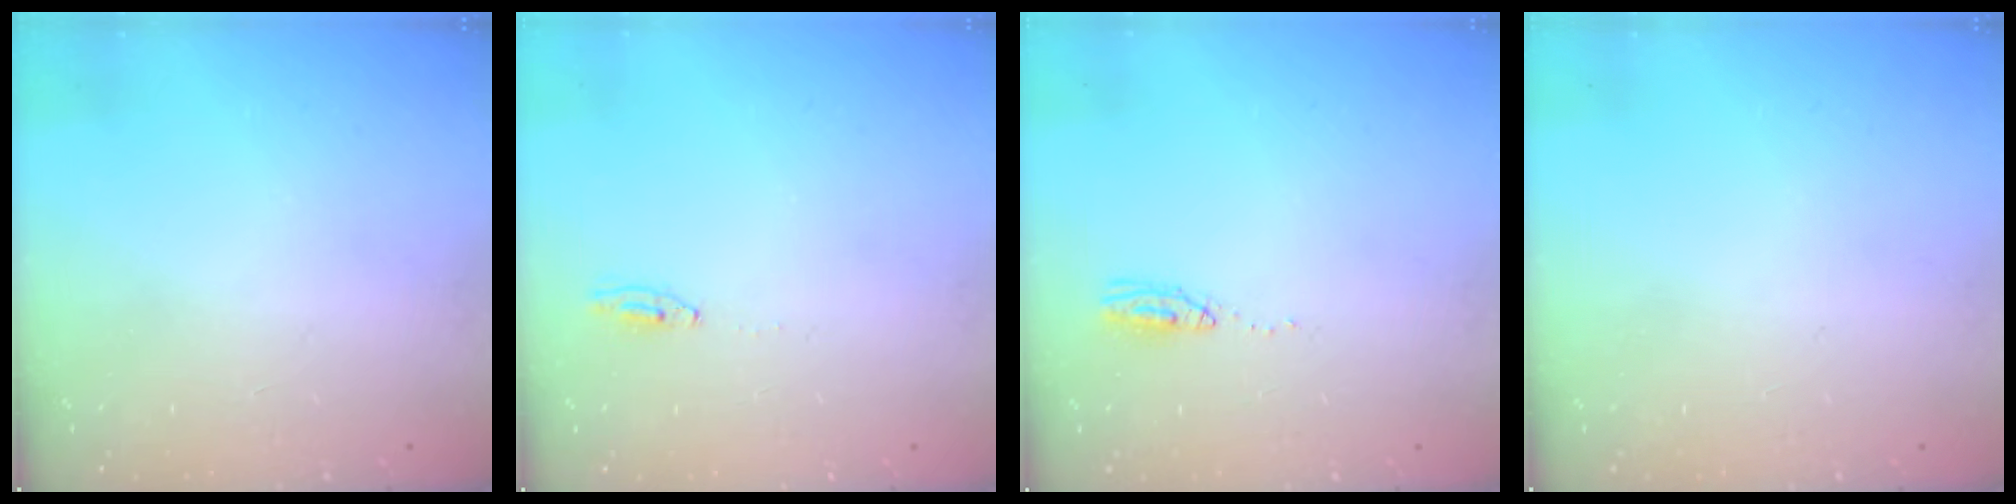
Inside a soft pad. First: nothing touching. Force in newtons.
{"total": 2.0, "press": 2.0, "slide": 0.2}
{"total": 9.3, "press": 5.1, "slide": 7.7}
{"total": 0.0}